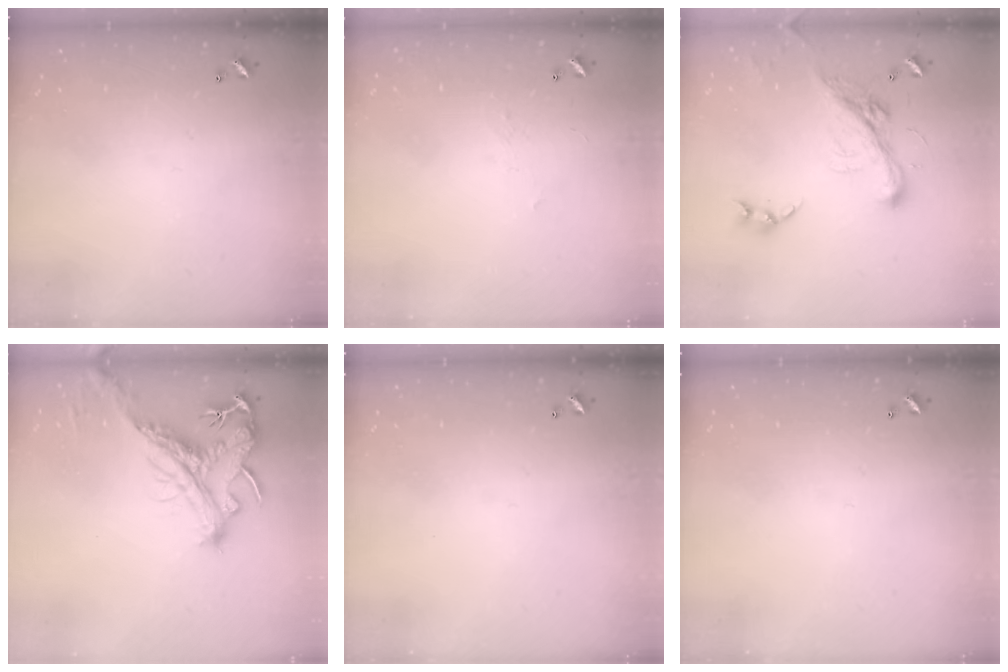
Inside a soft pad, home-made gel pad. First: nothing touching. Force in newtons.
{"total": 2.2, "press": 2.0, "slide": 0.8}
{"total": 5.5, "press": 5.3, "slide": 1.5}
{"total": 2.0, "press": 1.5, "slide": 1.3}
{"total": 0.0}
{"total": 0.0}